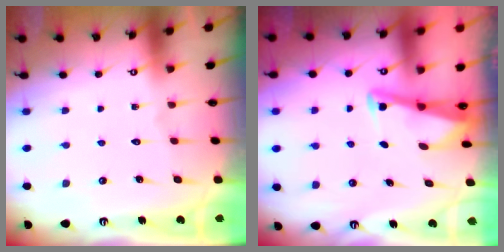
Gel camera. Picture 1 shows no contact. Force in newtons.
{"total": 2.8, "press": 2.8, "slide": 0.4}